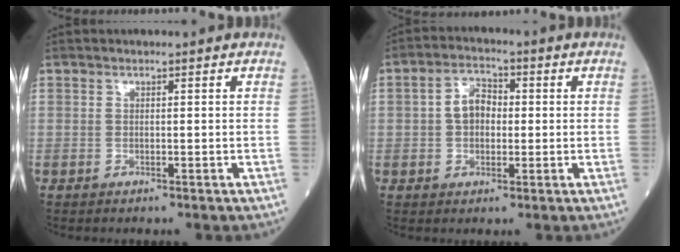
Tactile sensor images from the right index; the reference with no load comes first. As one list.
[{"total": 5.2, "force": [0.1, 3.4, 3.9], "torque": [-0.074, 0.019, 0.000]}]